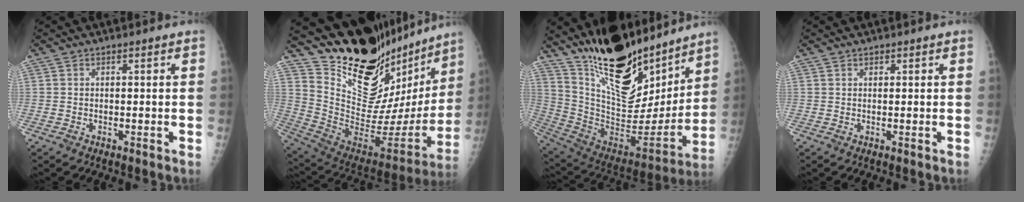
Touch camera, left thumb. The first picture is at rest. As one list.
[{"total": 29.6, "force": [24.5, 10.6, 12.7], "torque": [-0.171, -0.144, 0.377]}, {"total": 27.0, "force": [19.3, 11.1, 15.3], "torque": [-0.220, -0.090, 0.331]}, {"total": 0.6, "force": [0.4, 0.4, 0.3], "torque": [-0.002, -0.002, 0.005]}]